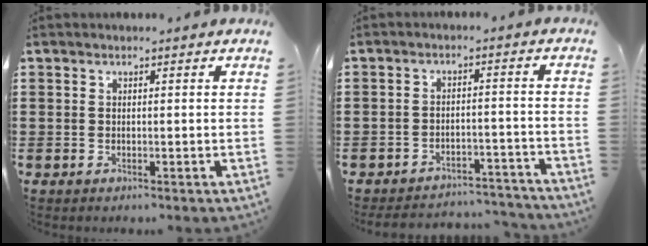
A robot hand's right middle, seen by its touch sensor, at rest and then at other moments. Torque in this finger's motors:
{"motor_torque": [0.35, 0.02, 0.37, 0.05]}